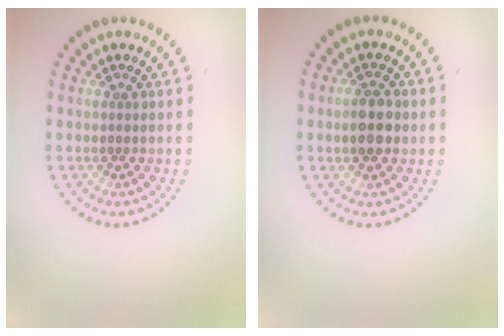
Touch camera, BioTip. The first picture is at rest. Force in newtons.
{"total": 3.1, "press": 3.1, "slide": 0.3}